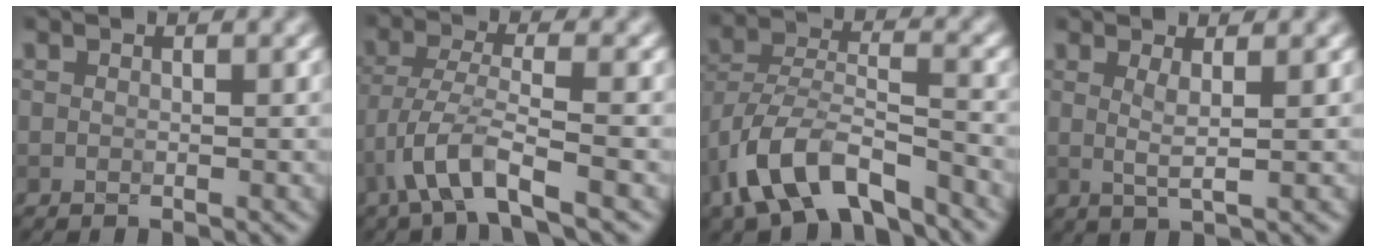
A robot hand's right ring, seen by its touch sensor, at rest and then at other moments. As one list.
[{"total": 5.0, "force": [-2.8, 1.0, 4.0], "torque": [-0.083, 0.001, -0.062]}, {"total": 8.6, "force": [-5.7, 3.7, 5.2], "torque": [-0.092, 0.003, -0.113]}, {"total": 1.8, "force": [0.6, 0.3, 1.6], "torque": [-0.033, -0.003, 0.009]}]